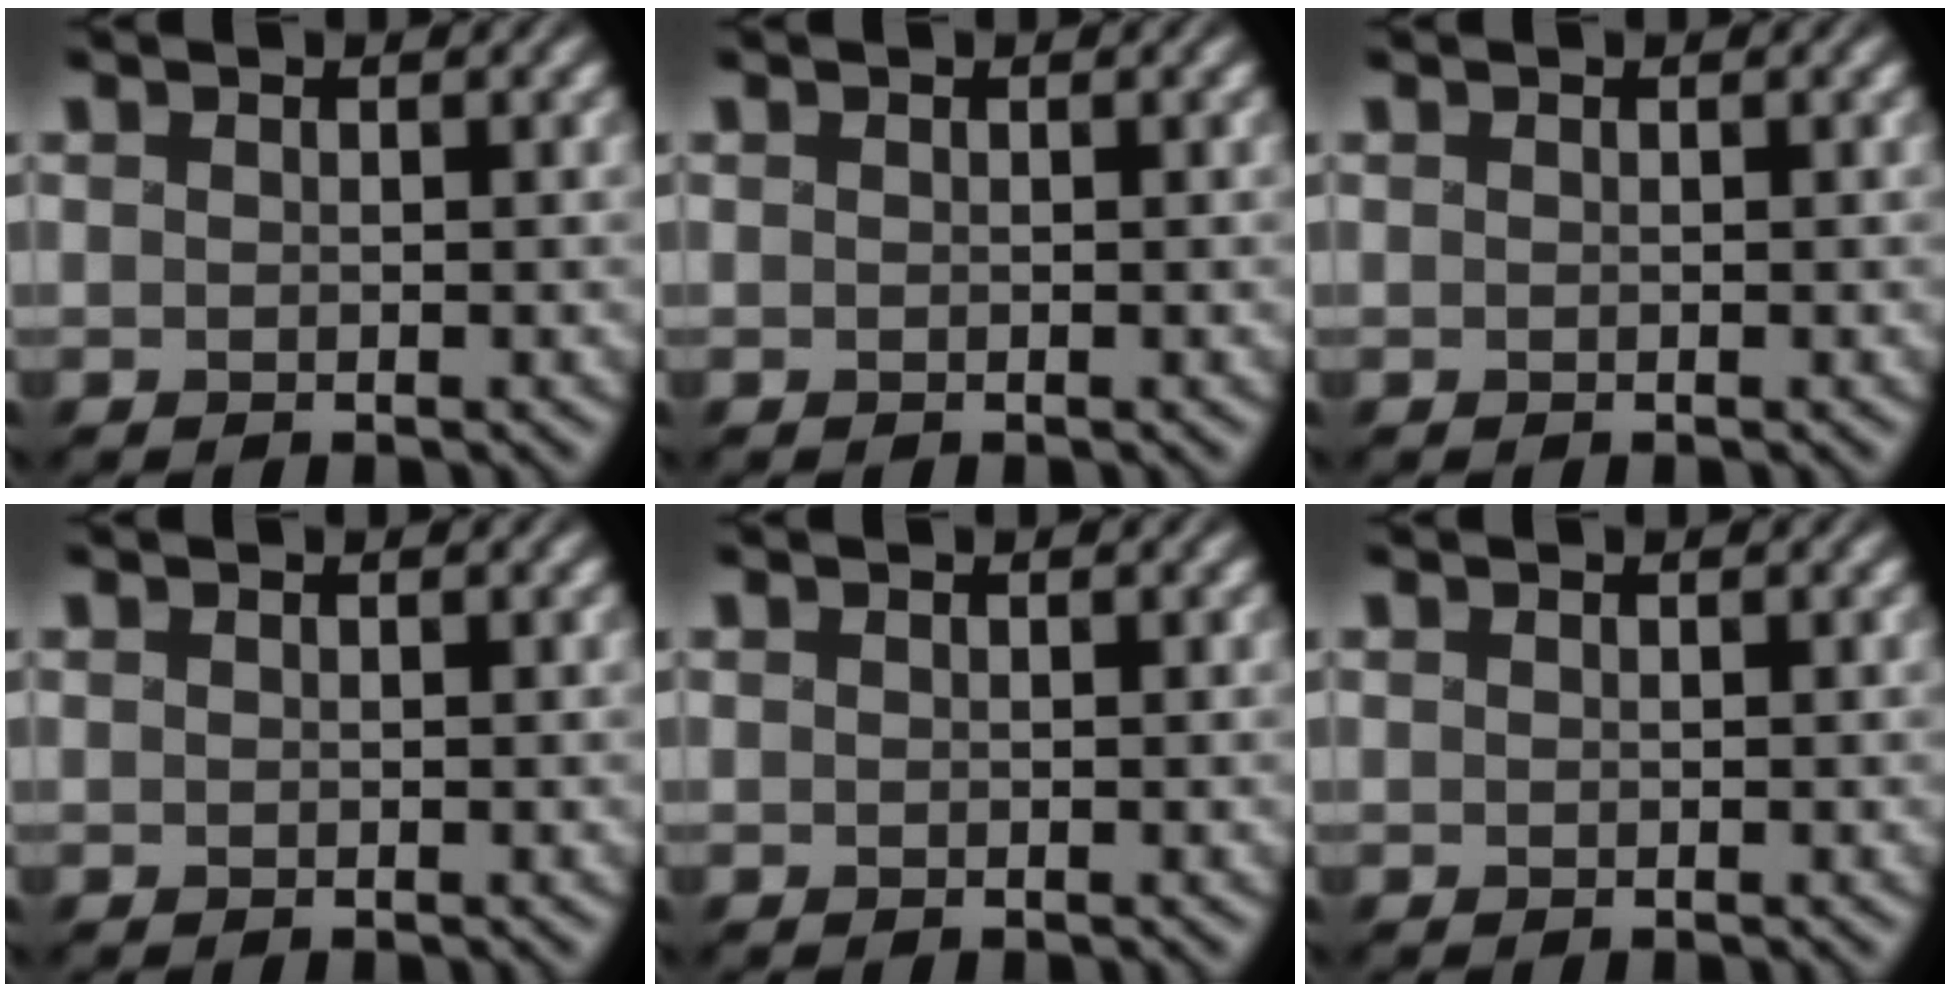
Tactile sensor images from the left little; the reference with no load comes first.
{"total": 0.0}
{"total": 0.0}
{"total": 0.0}
{"total": 0.0}
{"total": 0.0}